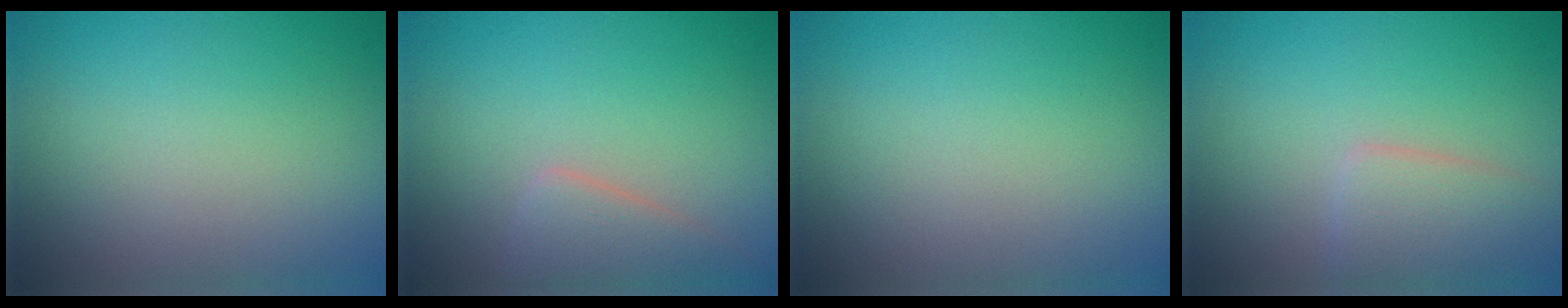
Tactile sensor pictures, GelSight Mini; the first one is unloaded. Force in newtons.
{"total": 2.8, "press": 2.8, "slide": 0.3}
{"total": 0.0}
{"total": 2.9, "press": 2.9, "slide": 0.1}